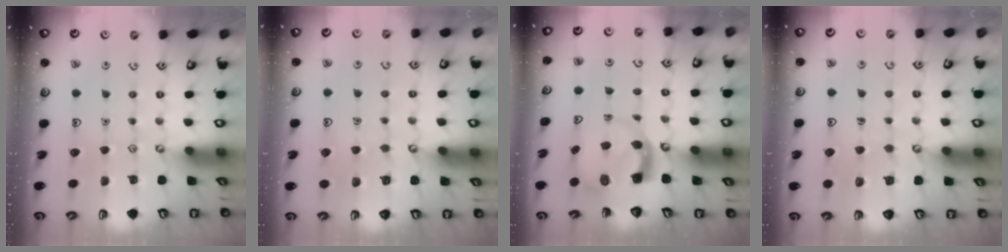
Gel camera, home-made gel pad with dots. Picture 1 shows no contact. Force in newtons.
{"total": 4.3, "press": 4.3, "slide": 0.4}
{"total": 4.0, "press": 3.9, "slide": 0.6}
{"total": 3.9, "press": 3.9, "slide": 0.3}